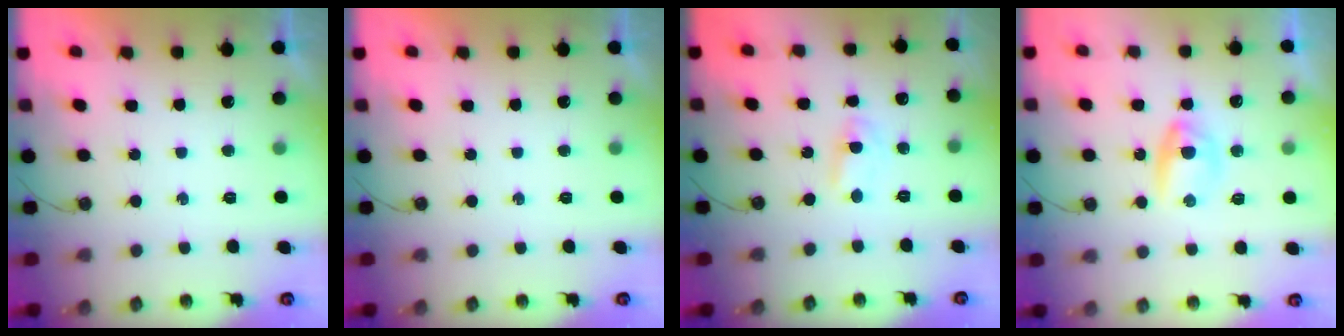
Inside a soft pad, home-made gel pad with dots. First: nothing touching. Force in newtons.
{"total": 0.0}
{"total": 1.7, "press": 1.7, "slide": 0.3}
{"total": 4.2, "press": 4.1, "slide": 0.8}